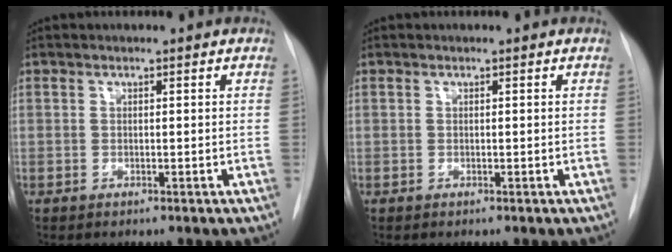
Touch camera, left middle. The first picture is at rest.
{"total": 0.0}